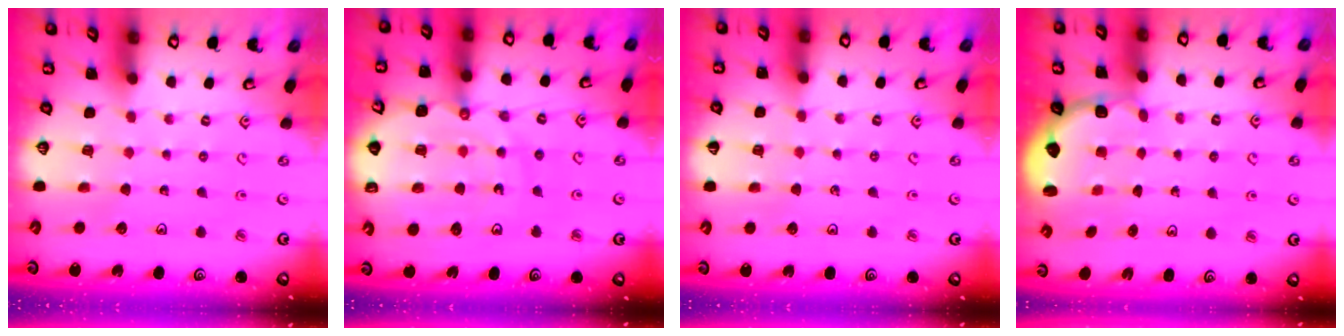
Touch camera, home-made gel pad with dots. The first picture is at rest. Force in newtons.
{"total": 13.2, "press": 13.1, "slide": 1.8}
{"total": 2.5, "press": 2.5, "slide": 0.4}
{"total": 2.8, "press": 2.3, "slide": 1.5}